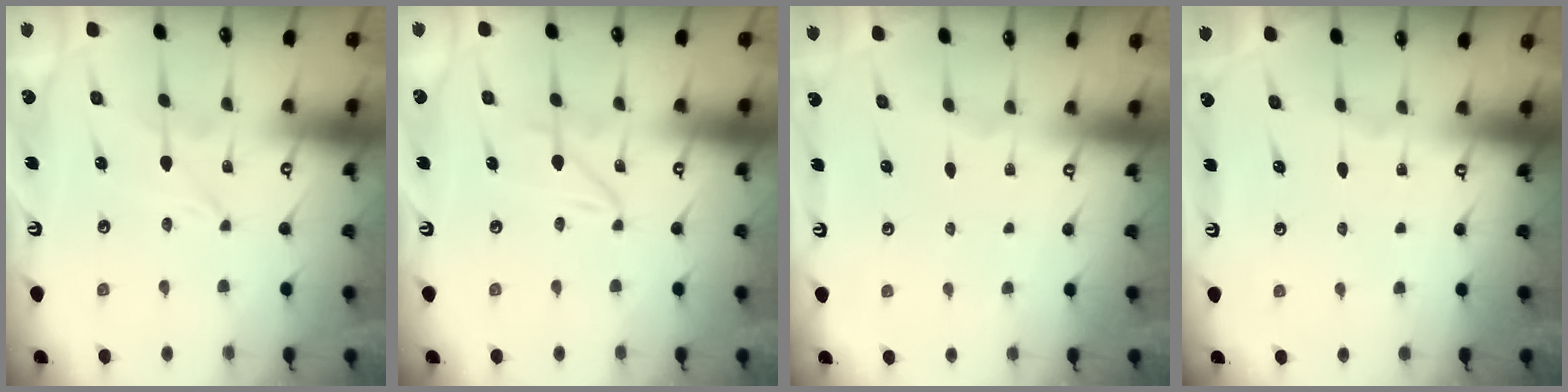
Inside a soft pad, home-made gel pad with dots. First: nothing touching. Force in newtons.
{"total": 2.2, "press": 2.2, "slide": 0.1}
{"total": 0.0}
{"total": 0.0}